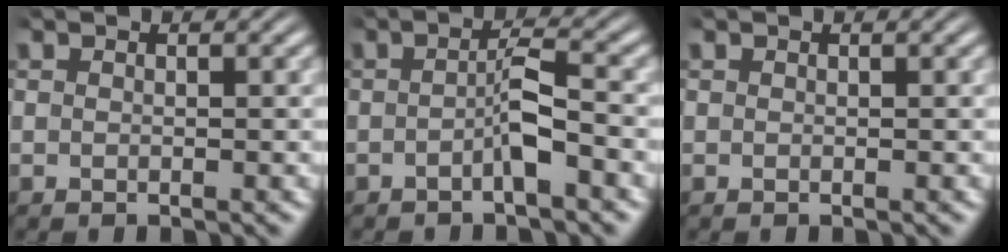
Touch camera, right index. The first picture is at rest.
{"total": 2.4, "force": [-1.1, -0.1, 2.1], "torque": [-0.029, 0.004, -0.022]}
{"total": 0.0}